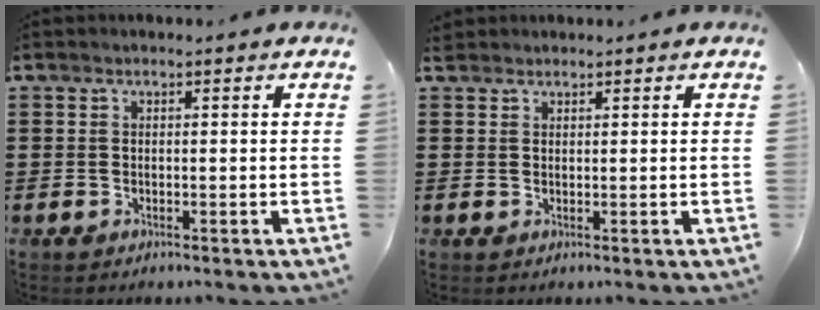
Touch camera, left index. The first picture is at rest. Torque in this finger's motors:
{"motor_torque": [-2.14, 0.00, -0.70, -0.21]}